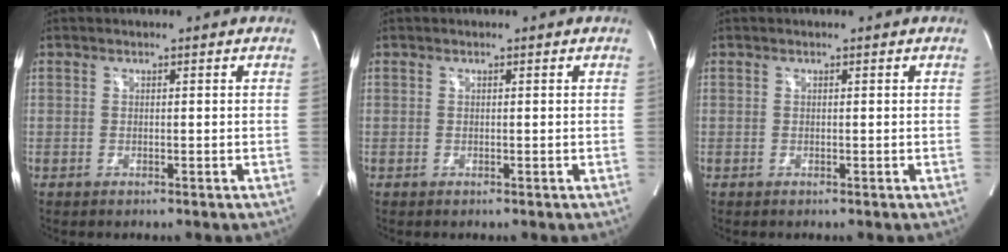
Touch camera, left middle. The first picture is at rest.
{"total": 0.0}
{"total": 0.0}